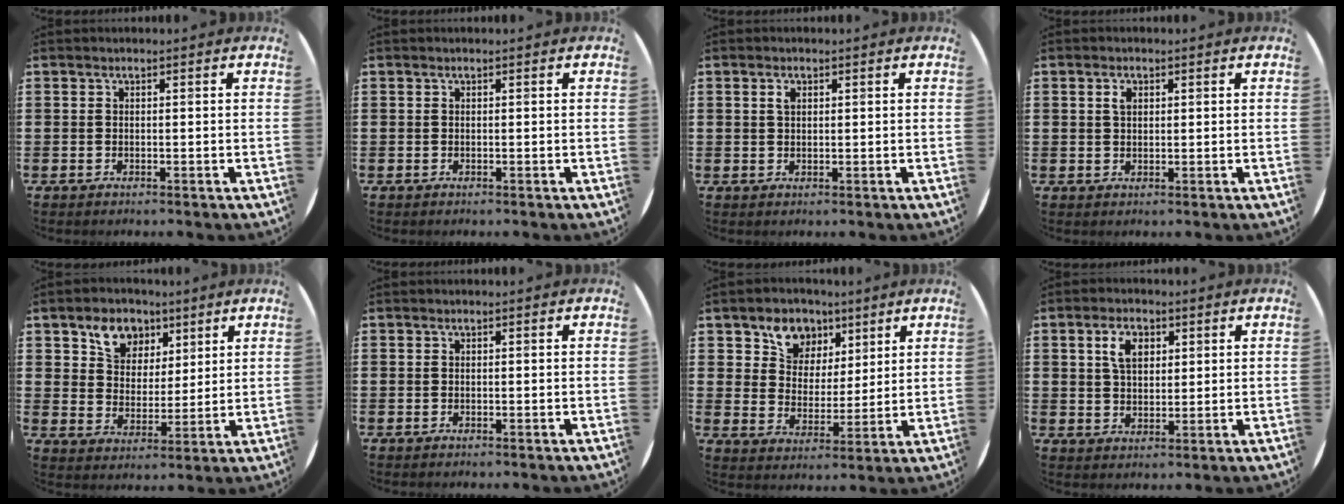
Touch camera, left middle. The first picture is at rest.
{"total": 0.0}
{"total": 1.1, "force": [0.5, 0.7, 0.7], "torque": [-0.009, 0.001, 0.008]}
{"total": 1.4, "force": [0.7, 0.9, 0.9], "torque": [-0.012, 0.003, 0.010]}
{"total": 6.3, "force": [4.4, 4.2, 1.4], "torque": [-0.037, -0.001, 0.079]}
{"total": 0.0}
{"total": 6.6, "force": [4.6, 4.7, 0.7], "torque": [-0.052, -0.008, 0.085]}
{"total": 4.4, "force": [2.0, 2.6, 2.9], "torque": [-0.050, 0.005, 0.031]}